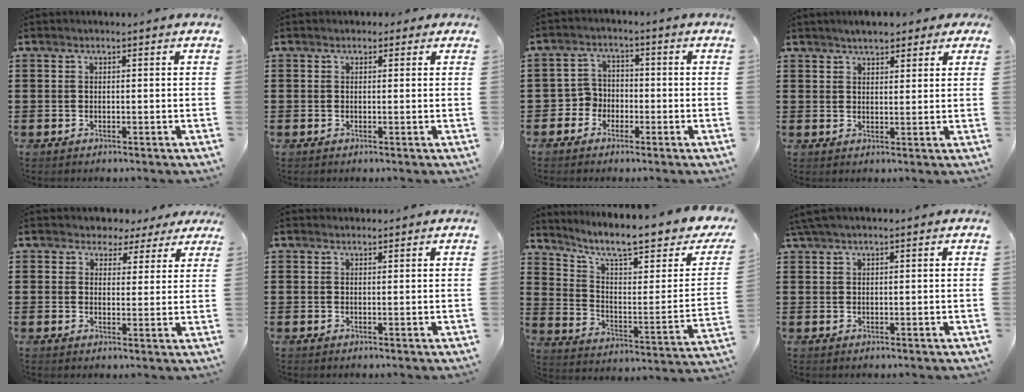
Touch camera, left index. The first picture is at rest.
{"total": 1.1, "force": [0.3, 1.0, 0.3], "torque": [-0.002, 0.004, 0.003]}
{"total": 3.7, "force": [-2.2, 2.8, 0.8], "torque": [-0.034, 0.003, -0.050]}
{"total": 3.3, "force": [2.8, 1.2, 1.2], "torque": [-0.032, 0.005, 0.051]}
{"total": 3.1, "force": [2.1, 2.2, 0.2], "torque": [-0.014, -0.001, 0.035]}
{"total": 0.6, "force": [0.6, 0.3, 0.0], "torque": [-0.002, 0.001, 0.012]}
{"total": 8.9, "force": [6.8, 1.1, 5.5], "torque": [-0.111, -0.060, 0.107]}
{"total": 1.5, "force": [1.0, 0.0, 1.1], "torque": [-0.023, 0.000, 0.020]}